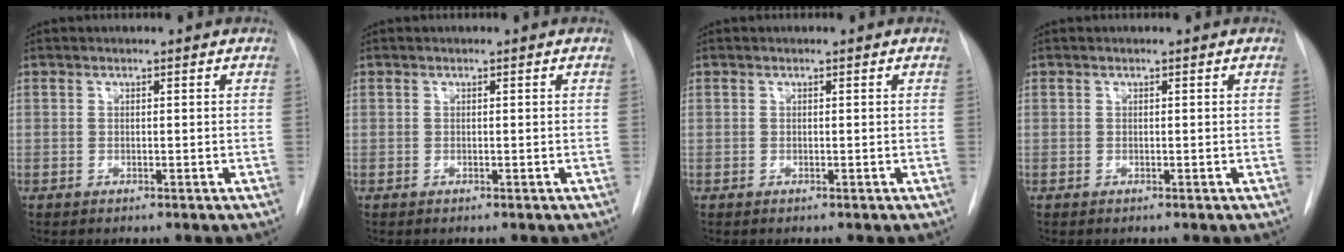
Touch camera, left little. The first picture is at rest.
{"total": 0.0}
{"total": 0.0}
{"total": 0.0}